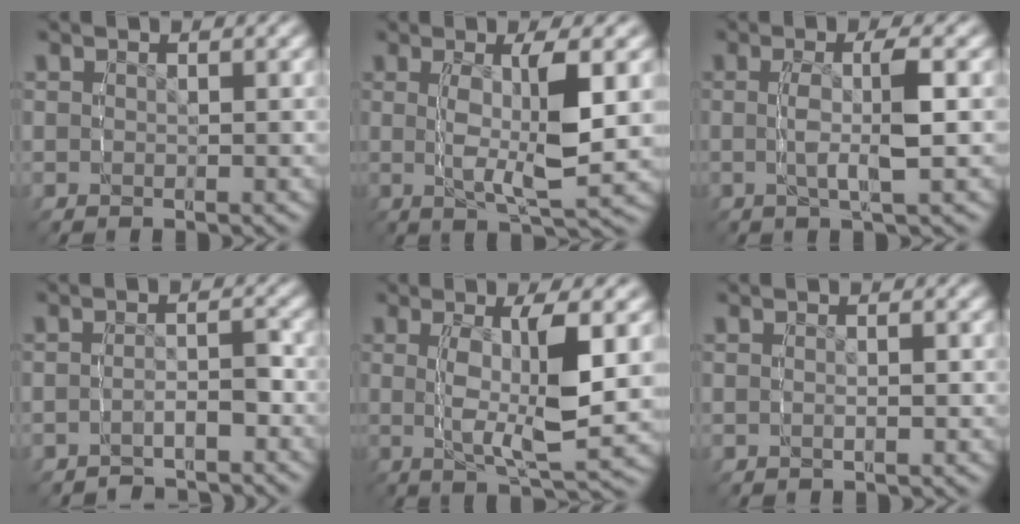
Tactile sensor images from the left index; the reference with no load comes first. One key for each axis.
{"total": 6.1, "fx": 0.3, "fy": 1.1, "fz": 6.0, "tx": -0.111, "ty": -0.009, "tz": 0.014}
{"total": 3.2, "fx": -0.2, "fy": -0.1, "fz": 3.2, "tx": -0.068, "ty": -0.002, "tz": -0.001}
{"total": 3.4, "fx": -3.1, "fy": 1.4, "fz": 0.8, "tx": -0.025, "ty": -0.007, "tz": -0.049}
{"total": 6.8, "fx": 0.3, "fy": 1.5, "fz": 6.6, "tx": -0.123, "ty": -0.013, "tz": 0.015}
{"total": 0.5, "fx": -0.4, "fy": -0.2, "fz": -0.2, "tx": -0.008, "ty": -0.001, "tz": -0.007}